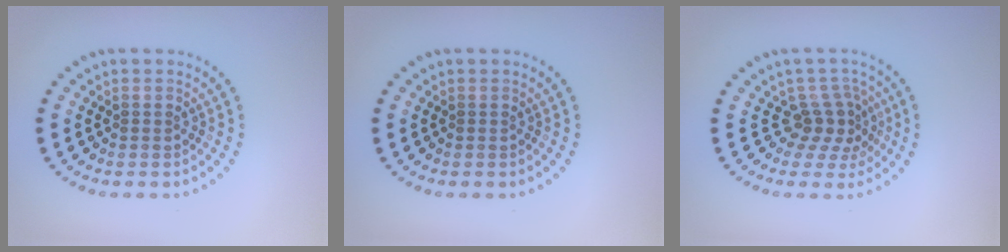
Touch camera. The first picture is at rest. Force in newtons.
{"total": 0.0}
{"total": 2.9, "press": 1.9, "slide": 2.2}